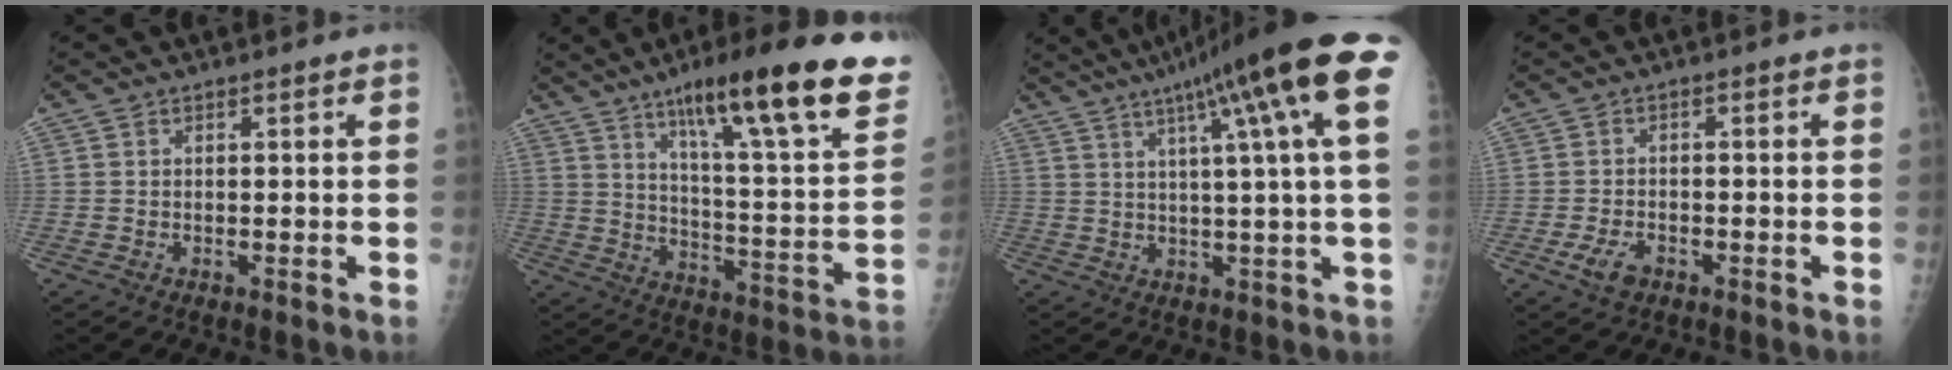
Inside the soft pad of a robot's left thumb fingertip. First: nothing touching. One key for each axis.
{"total": 28.1, "fx": 17.4, "fy": 4.4, "fz": 21.6, "tx": -0.294, "ty": -0.054, "tz": 0.255}
{"total": 20.2, "fx": 9.3, "fy": 1.2, "fz": 17.8, "tx": -0.263, "ty": 0.011, "tz": 0.117}
{"total": 3.9, "fx": -2.0, "fy": 2.4, "fz": 2.4, "tx": -0.045, "ty": 0.006, "tz": -0.036}